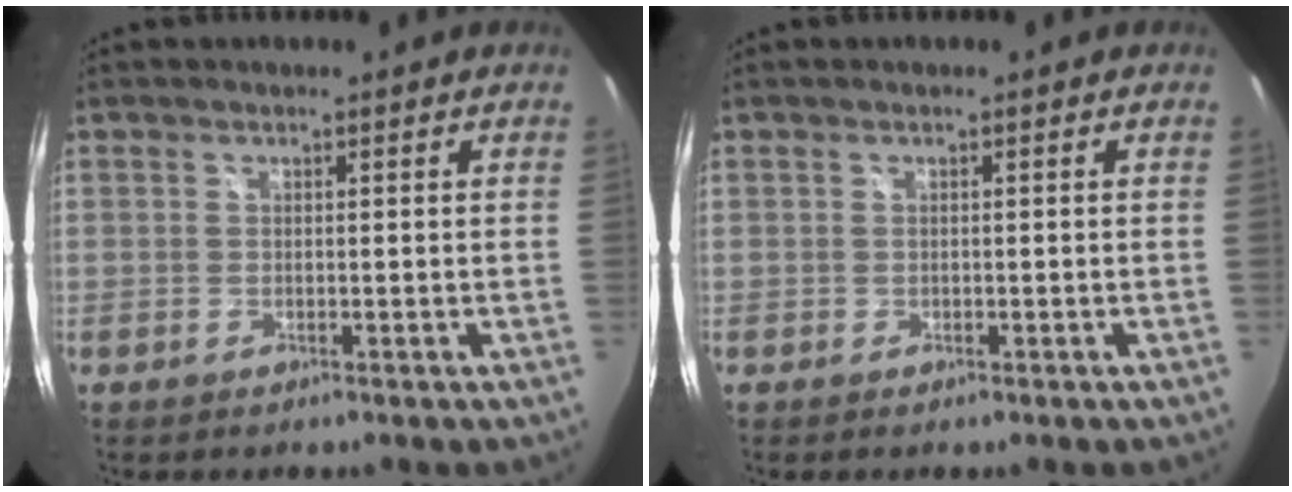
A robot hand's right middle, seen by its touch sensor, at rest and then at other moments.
{"total": 0.0}